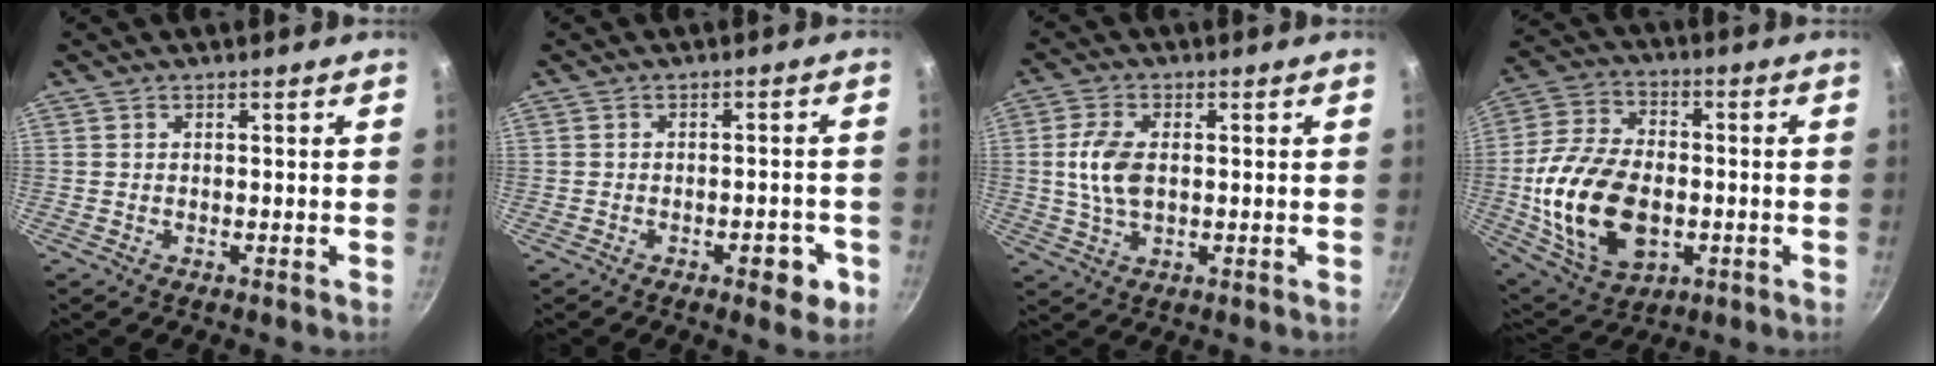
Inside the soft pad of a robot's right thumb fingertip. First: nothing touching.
{"total": 5.5, "force": [-2.3, 2.5, 4.3], "torque": [-0.038, 0.017, -0.025]}
{"total": 7.5, "force": [0.5, 4.3, 6.2], "torque": [-0.123, 0.007, 0.008]}
{"total": 20.9, "force": [-3.3, 13.3, 15.8], "torque": [-0.299, 0.015, -0.049]}